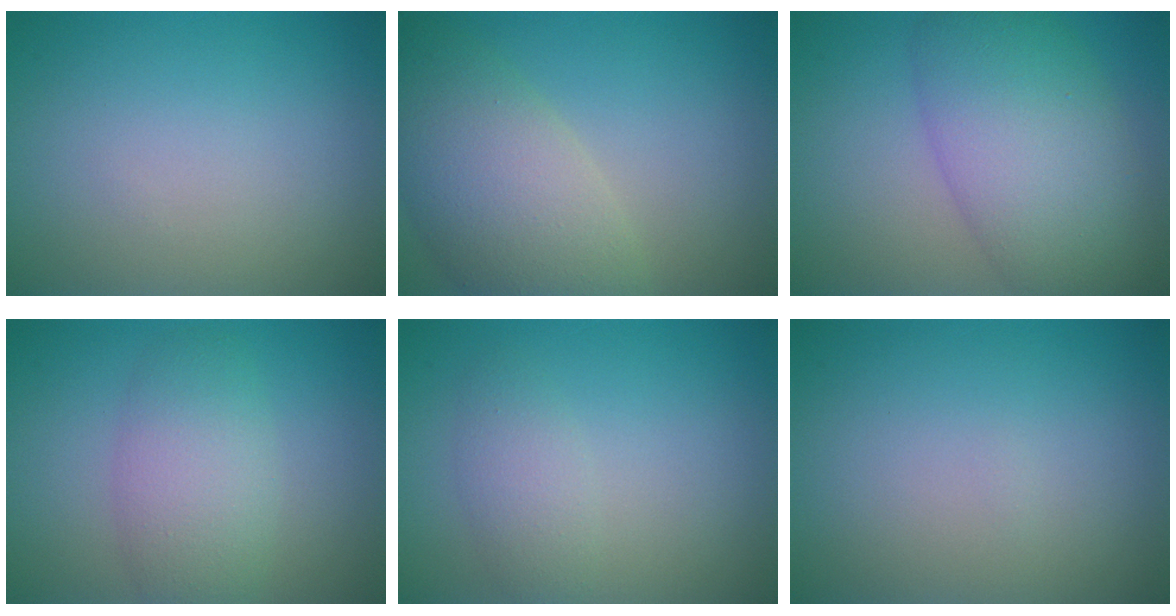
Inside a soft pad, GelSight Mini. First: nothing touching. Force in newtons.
{"total": 7.8, "press": 7.8, "slide": 0.5}
{"total": 8.5, "press": 8.5, "slide": 0.5}
{"total": 4.5, "press": 4.5, "slide": 0.1}
{"total": 2.1, "press": 2.1, "slide": 0.1}
{"total": 0.0}